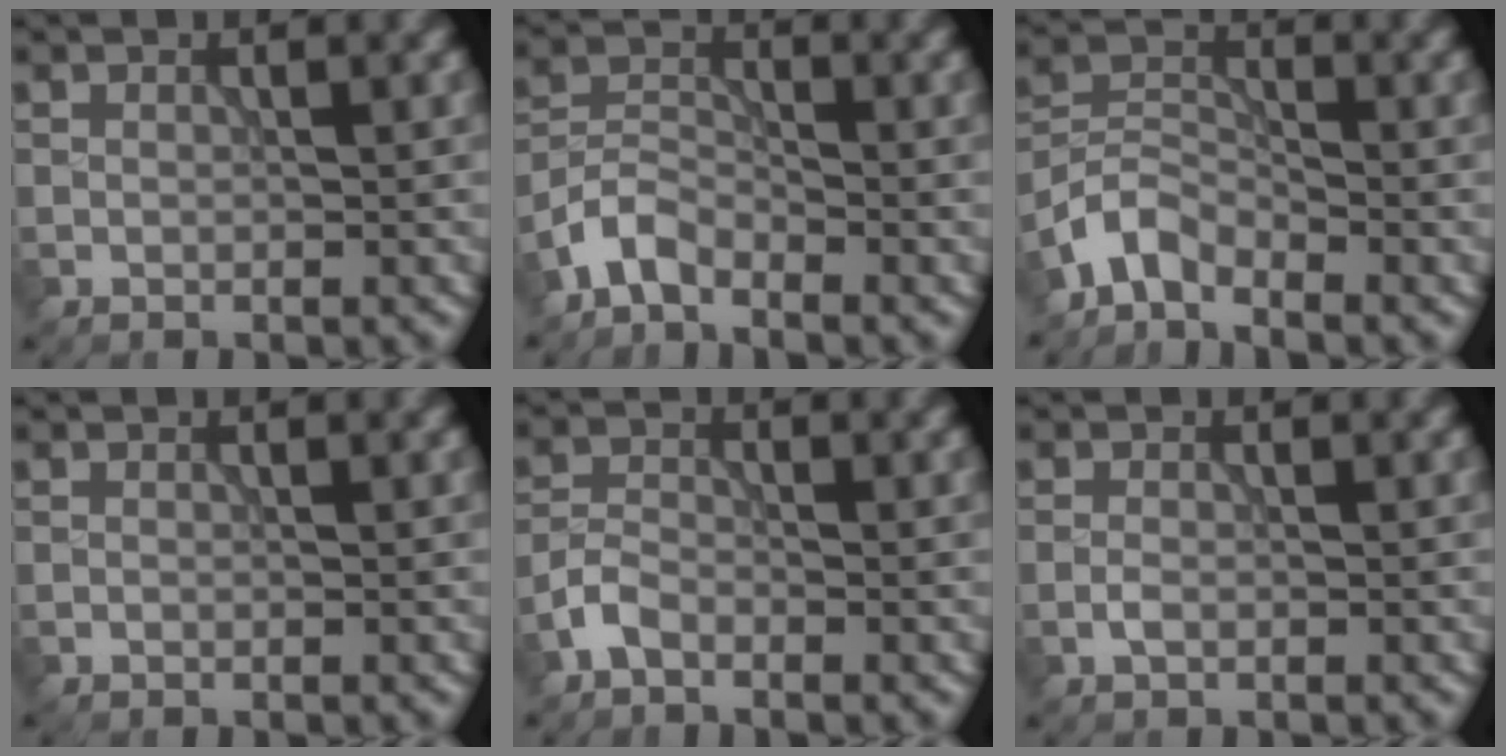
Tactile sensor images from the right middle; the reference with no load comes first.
{"total": 2.9, "force": [-2.5, 1.1, 1.1], "torque": [-0.023, 0.007, -0.062]}
{"total": 3.3, "force": [-2.9, 1.3, 1.1], "torque": [-0.021, 0.007, -0.072]}
{"total": 0.0}
{"total": 1.8, "force": [-1.3, 0.8, 0.9], "torque": [-0.019, 0.006, -0.034]}
{"total": 0.7, "force": [-0.4, 0.3, 0.6], "torque": [-0.014, 0.000, -0.010]}